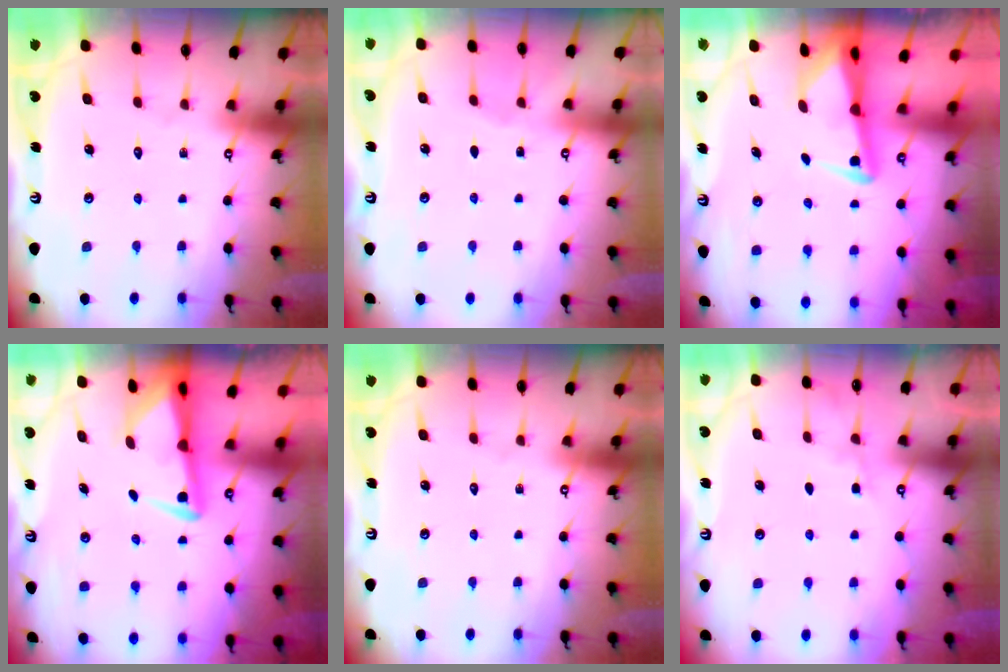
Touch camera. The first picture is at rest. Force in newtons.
{"total": 1.6, "press": 1.5, "slide": 0.3}
{"total": 2.8, "press": 2.7, "slide": 0.6}
{"total": 3.8, "press": 3.7, "slide": 0.9}
{"total": 0.0}
{"total": 4.0, "press": 4.0, "slide": 0.5}